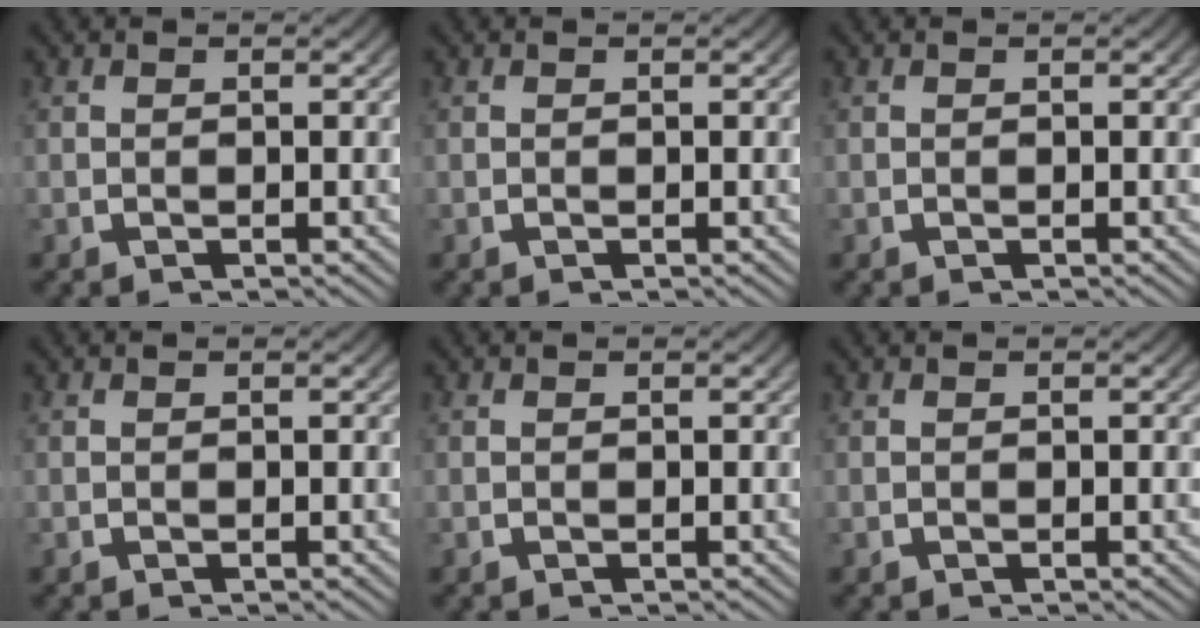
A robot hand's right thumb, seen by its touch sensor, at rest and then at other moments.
{"total": 0.0}
{"total": 0.0}
{"total": 0.0}
{"total": 0.0}
{"total": 0.0}